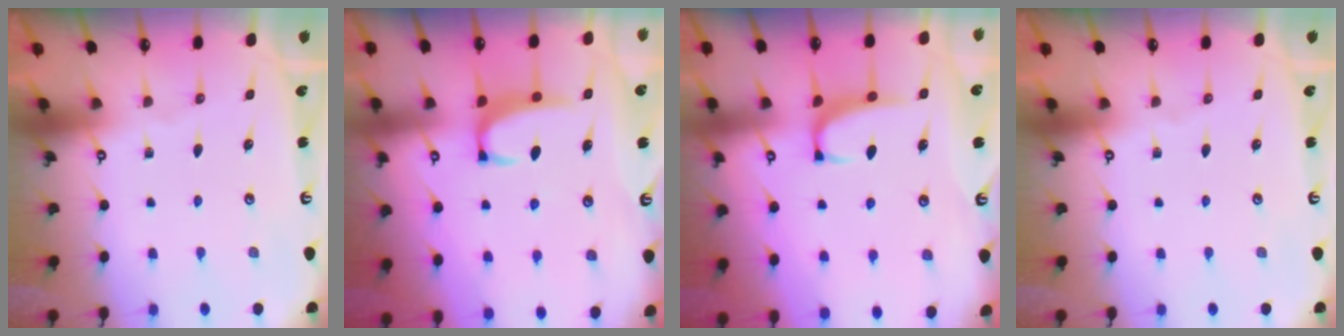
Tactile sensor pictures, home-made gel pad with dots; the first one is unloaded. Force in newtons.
{"total": 2.3, "press": 2.2, "slide": 0.6}
{"total": 1.4, "press": 1.2, "slide": 0.7}
{"total": 0.0}